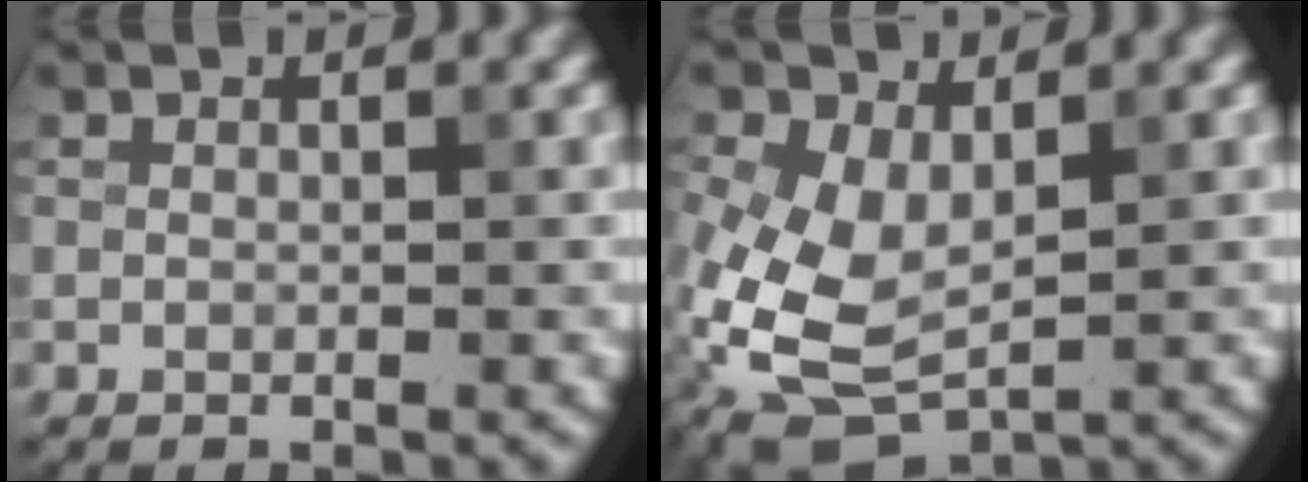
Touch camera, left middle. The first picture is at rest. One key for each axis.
{"total": 7.4, "fx": -1.5, "fy": 4.4, "fz": 5.8, "tx": -0.159, "ty": -0.012, "tz": -0.030}